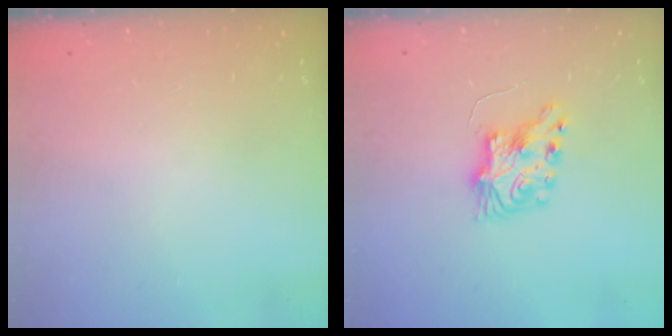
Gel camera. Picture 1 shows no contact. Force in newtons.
{"total": 7.8, "press": 7.7, "slide": 0.4}